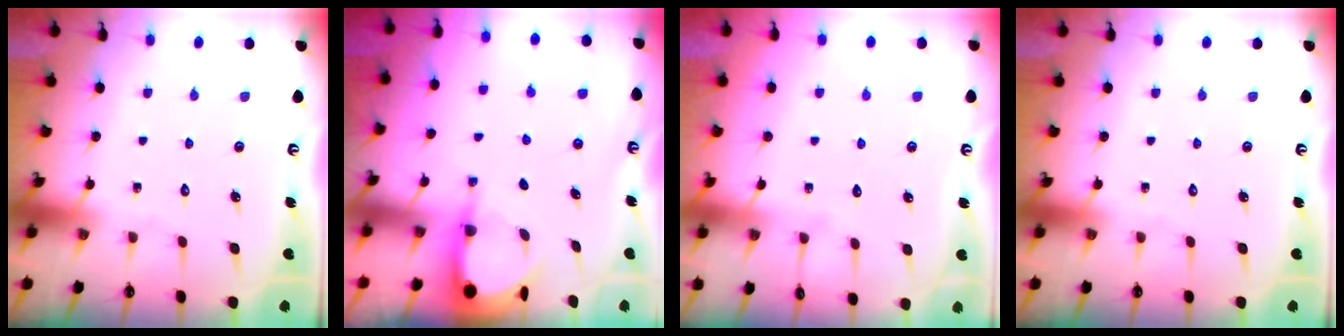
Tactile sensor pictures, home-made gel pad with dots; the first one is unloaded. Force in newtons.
{"total": 3.9, "press": 3.9, "slide": 0.3}
{"total": 2.9, "press": 2.9, "slide": 0.4}
{"total": 0.0}